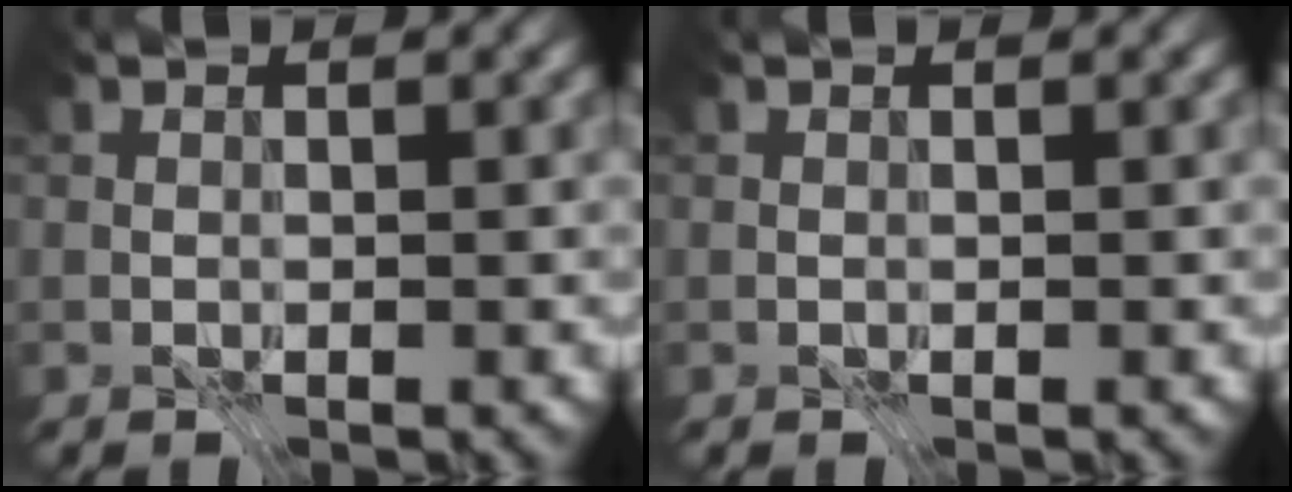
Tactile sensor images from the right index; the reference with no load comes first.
{"total": 0.0}